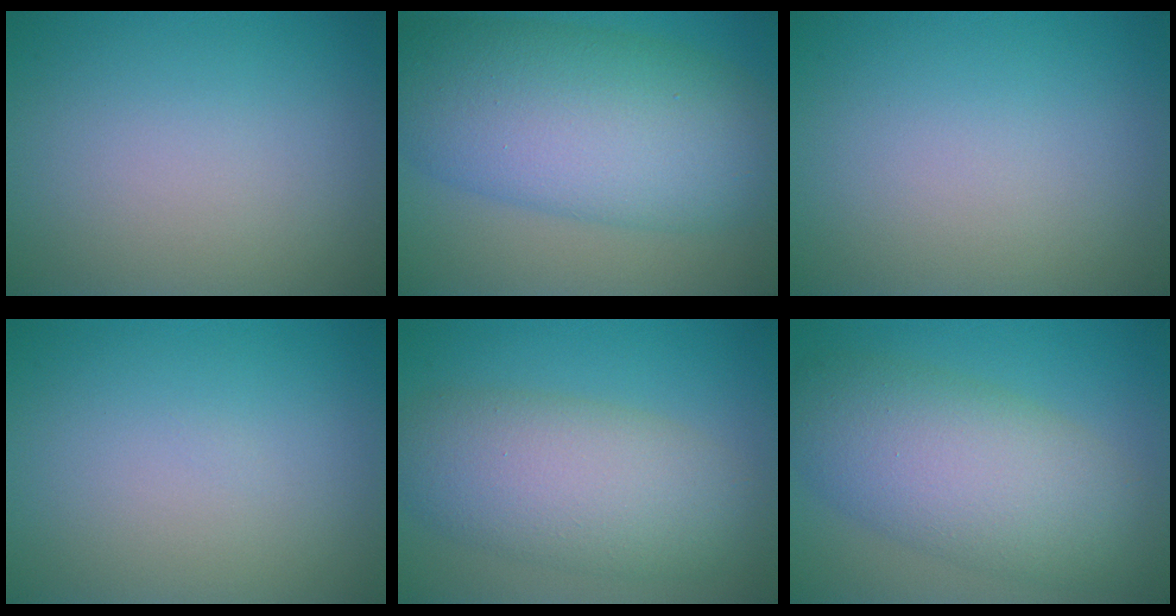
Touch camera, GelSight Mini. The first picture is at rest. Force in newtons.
{"total": 11.8, "press": 11.8, "slide": 0.1}
{"total": 0.0}
{"total": 0.0}
{"total": 7.6, "press": 7.6, "slide": 0.3}
{"total": 8.9, "press": 8.9, "slide": 0.2}